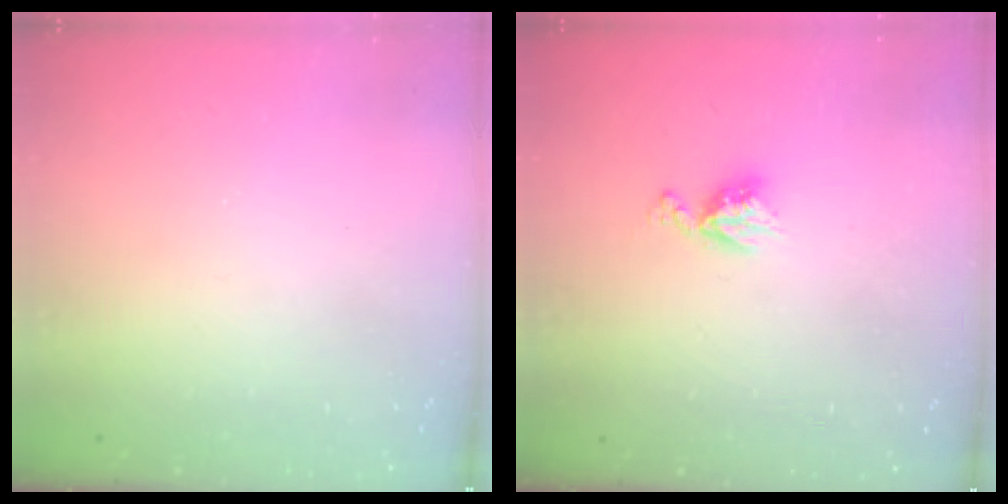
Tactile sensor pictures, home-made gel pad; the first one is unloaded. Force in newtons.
{"total": 6.4, "press": 6.4, "slide": 0.5}